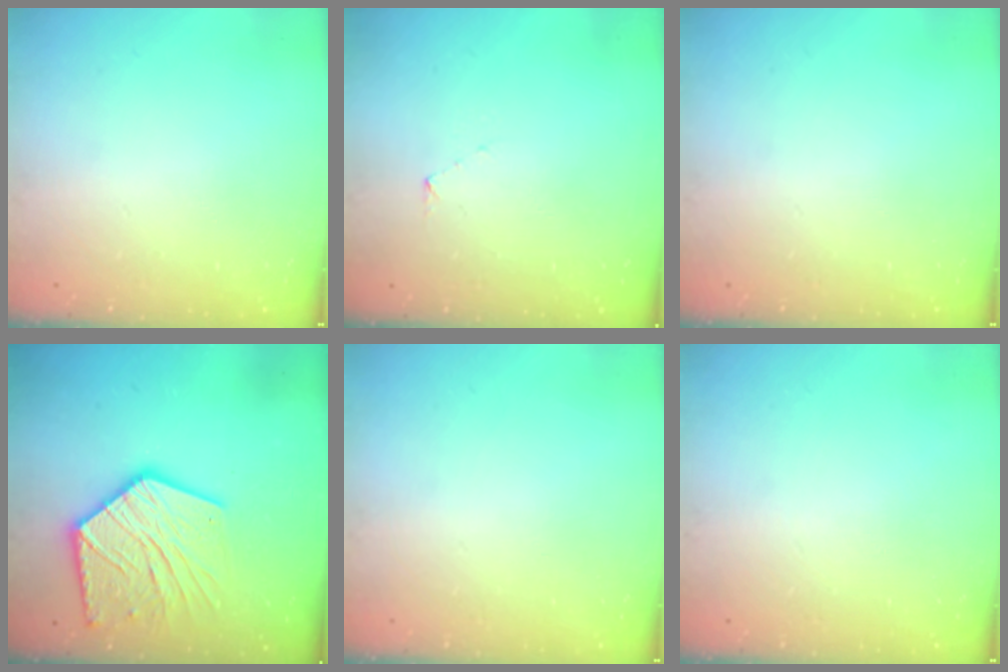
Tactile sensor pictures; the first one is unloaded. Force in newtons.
{"total": 2.9, "press": 2.8, "slide": 0.3}
{"total": 0.0}
{"total": 18.2, "press": 18.2, "slide": 1.4}
{"total": 0.0}
{"total": 0.0}